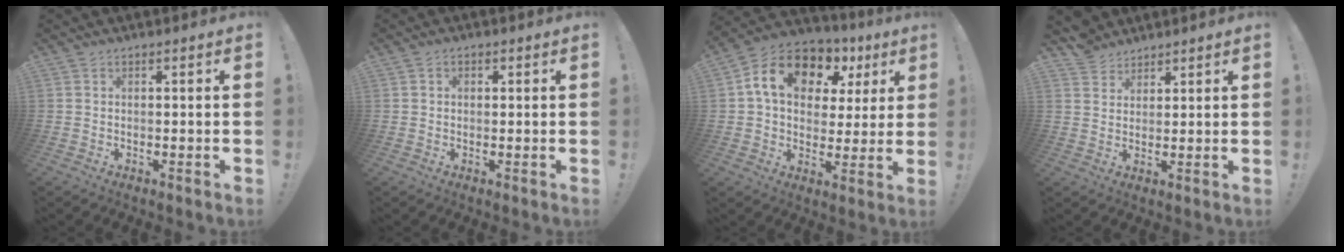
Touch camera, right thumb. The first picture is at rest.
{"total": 1.0, "force": [0.2, 0.9, 0.4], "torque": [0.002, 0.000, 0.002]}
{"total": 15.9, "force": [6.8, 10.6, 9.8], "torque": [-0.157, -0.020, 0.123]}
{"total": 5.8, "force": [4.8, 3.2, 0.5], "torque": [-0.012, -0.030, 0.095]}